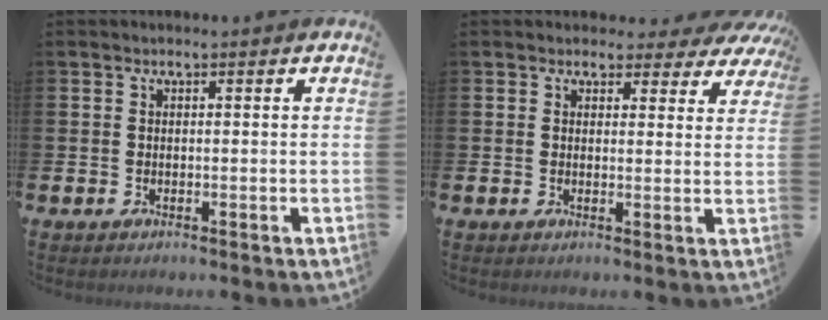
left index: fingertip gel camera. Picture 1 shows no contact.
{"total": 2.7, "force": [2.2, 1.5, 0.3], "torque": [0.003, -0.015, 0.033]}